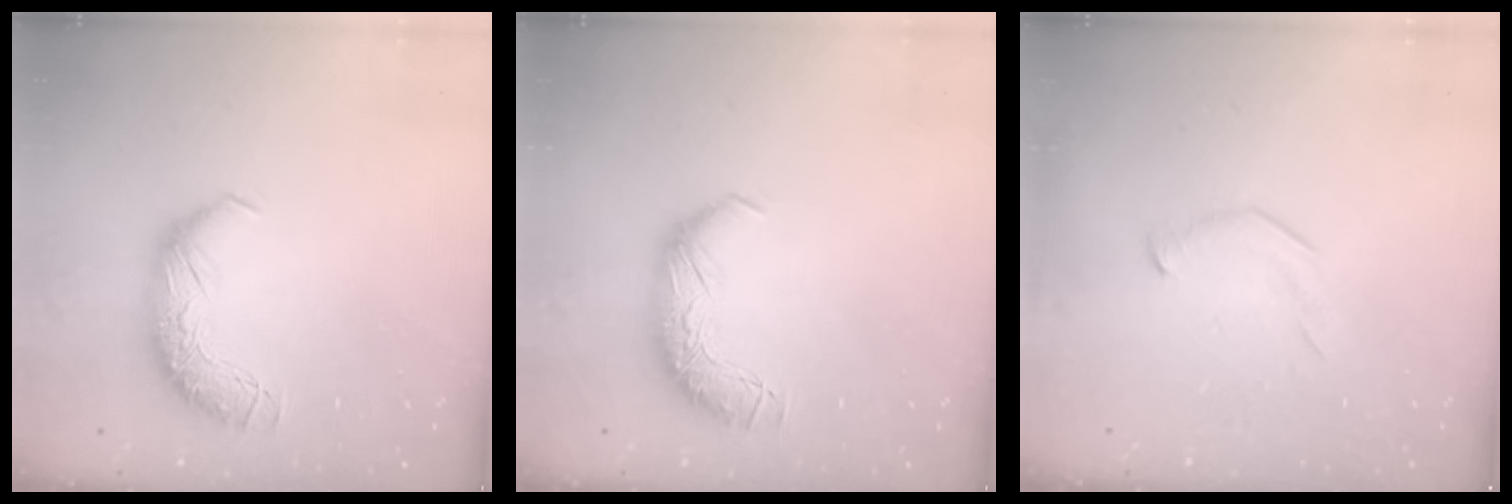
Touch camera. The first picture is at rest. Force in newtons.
{"total": 0.0}
{"total": 5.2, "press": 5.1, "slide": 1.0}